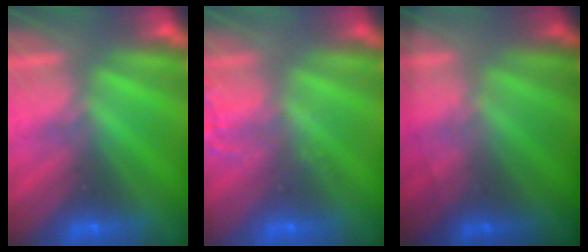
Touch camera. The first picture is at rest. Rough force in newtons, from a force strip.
{"total": 1.7}
{"total": 1.8}